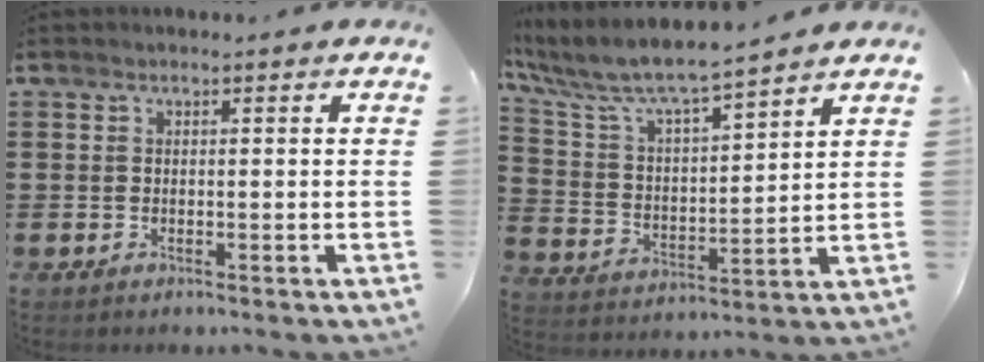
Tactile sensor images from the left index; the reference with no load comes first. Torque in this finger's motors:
{"motor_torque": [1.24, -0.90, 0.89, 0.21]}